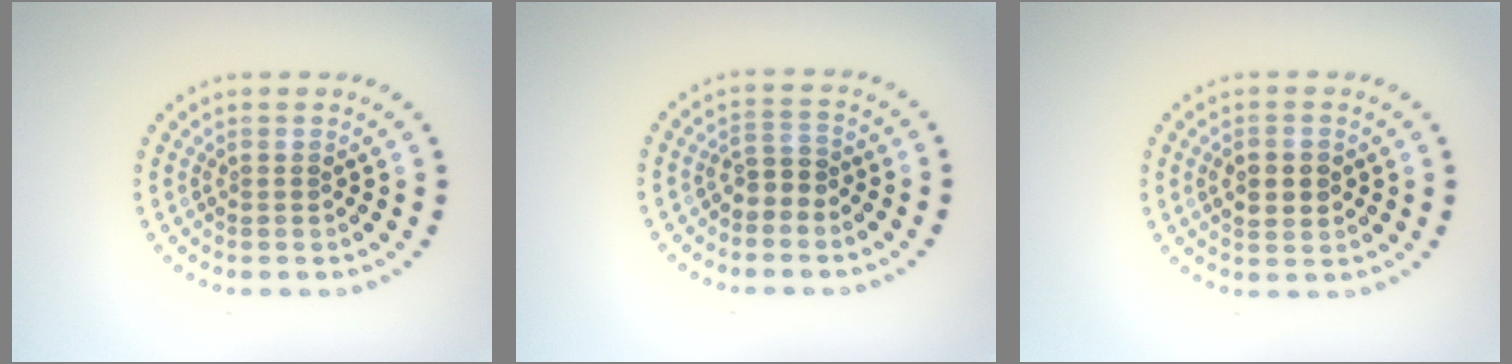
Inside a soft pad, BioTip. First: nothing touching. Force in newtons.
{"total": 1.8, "press": 1.6, "slide": 0.9}
{"total": 2.8, "press": 2.8, "slide": 0.2}